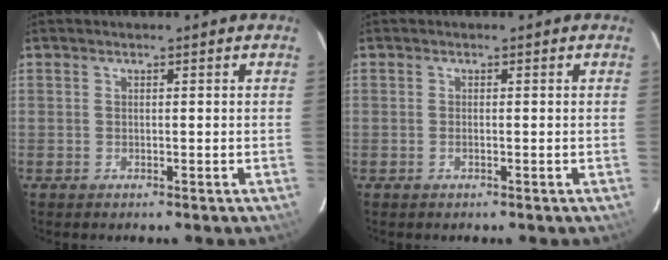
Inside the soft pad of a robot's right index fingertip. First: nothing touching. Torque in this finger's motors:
{"motor_torque": [-0.07, -0.02, -0.03, 0.00]}